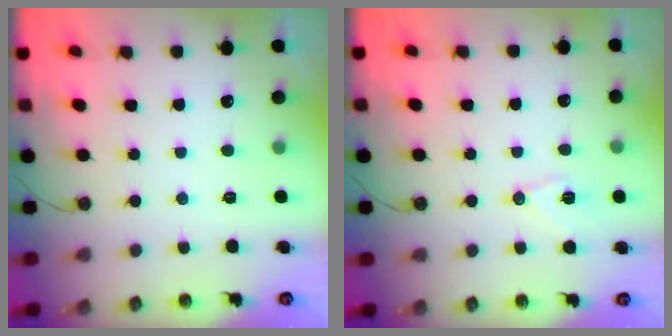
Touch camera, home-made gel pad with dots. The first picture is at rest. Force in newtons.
{"total": 8.3, "press": 8.2, "slide": 1.1}